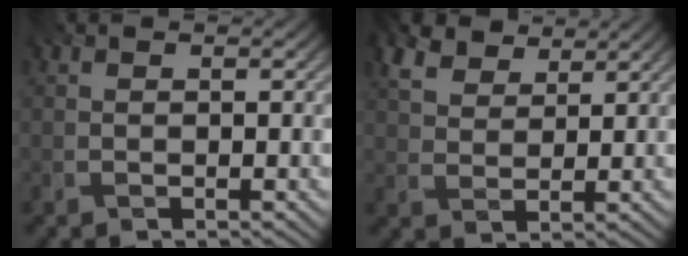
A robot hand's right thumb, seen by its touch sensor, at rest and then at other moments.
{"total": 4.8, "force": [3.5, 2.3, 2.5], "torque": [-0.060, 0.008, 0.065]}